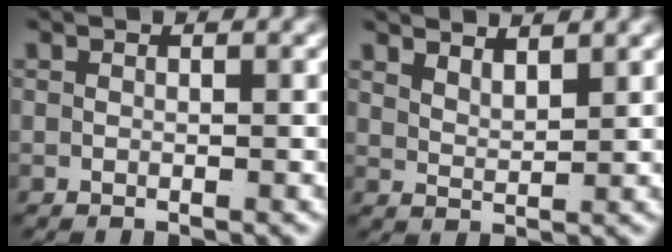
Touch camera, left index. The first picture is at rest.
{"total": 2.4, "force": [2.2, 0.3, 0.9], "torque": [-0.020, -0.014, 0.047]}